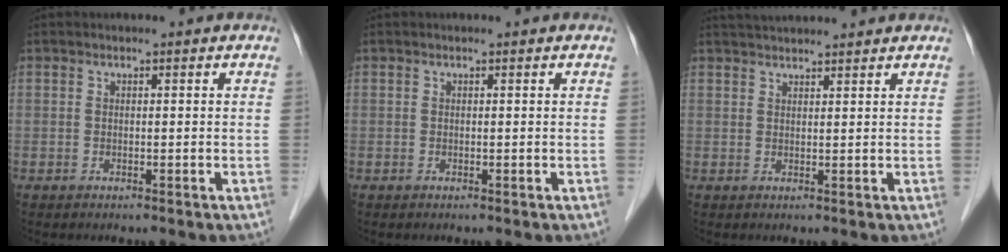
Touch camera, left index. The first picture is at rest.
{"total": 0.0}
{"total": 10.5, "force": [9.9, 0.3, 3.4], "torque": [-0.067, 0.031, 0.152]}